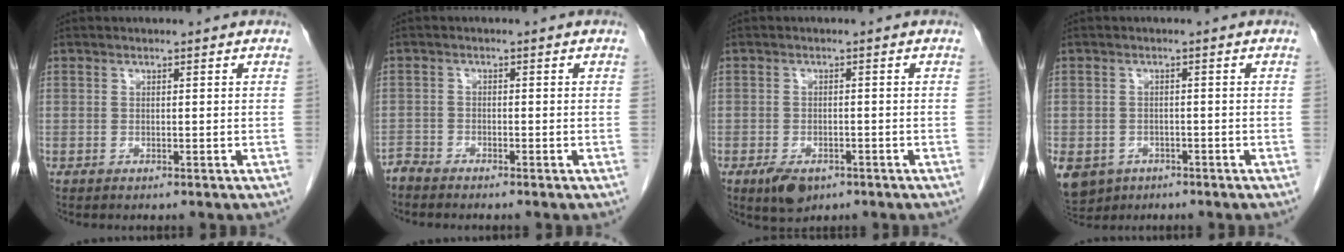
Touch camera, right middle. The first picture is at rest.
{"total": 1.7, "force": [-1.7, -0.1, -0.2], "torque": [0.008, -0.006, -0.035]}
{"total": 4.4, "force": [-2.6, 2.3, 2.7], "torque": [-0.051, -0.005, -0.035]}
{"total": 10.4, "force": [-5.3, 8.2, 3.6], "torque": [-0.106, -0.006, -0.073]}